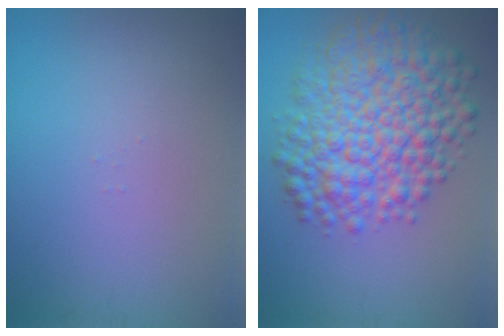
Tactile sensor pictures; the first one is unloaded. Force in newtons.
{"total": 9.5, "press": 9.5, "slide": 0.3}